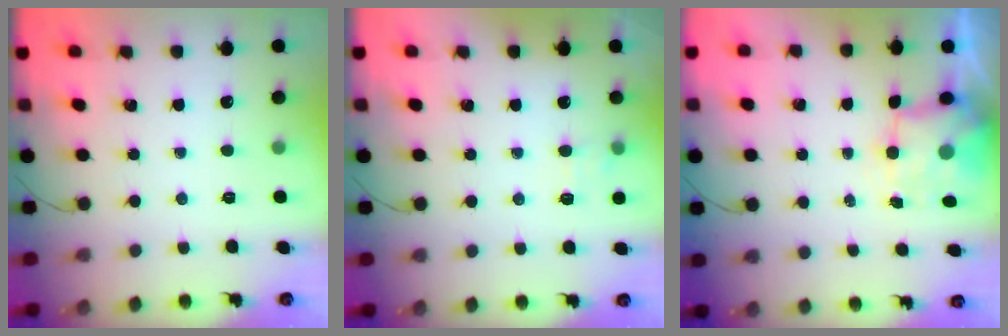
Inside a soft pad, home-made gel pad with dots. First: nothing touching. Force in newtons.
{"total": 6.4, "press": 6.2, "slide": 1.4}
{"total": 4.5, "press": 4.3, "slide": 1.1}